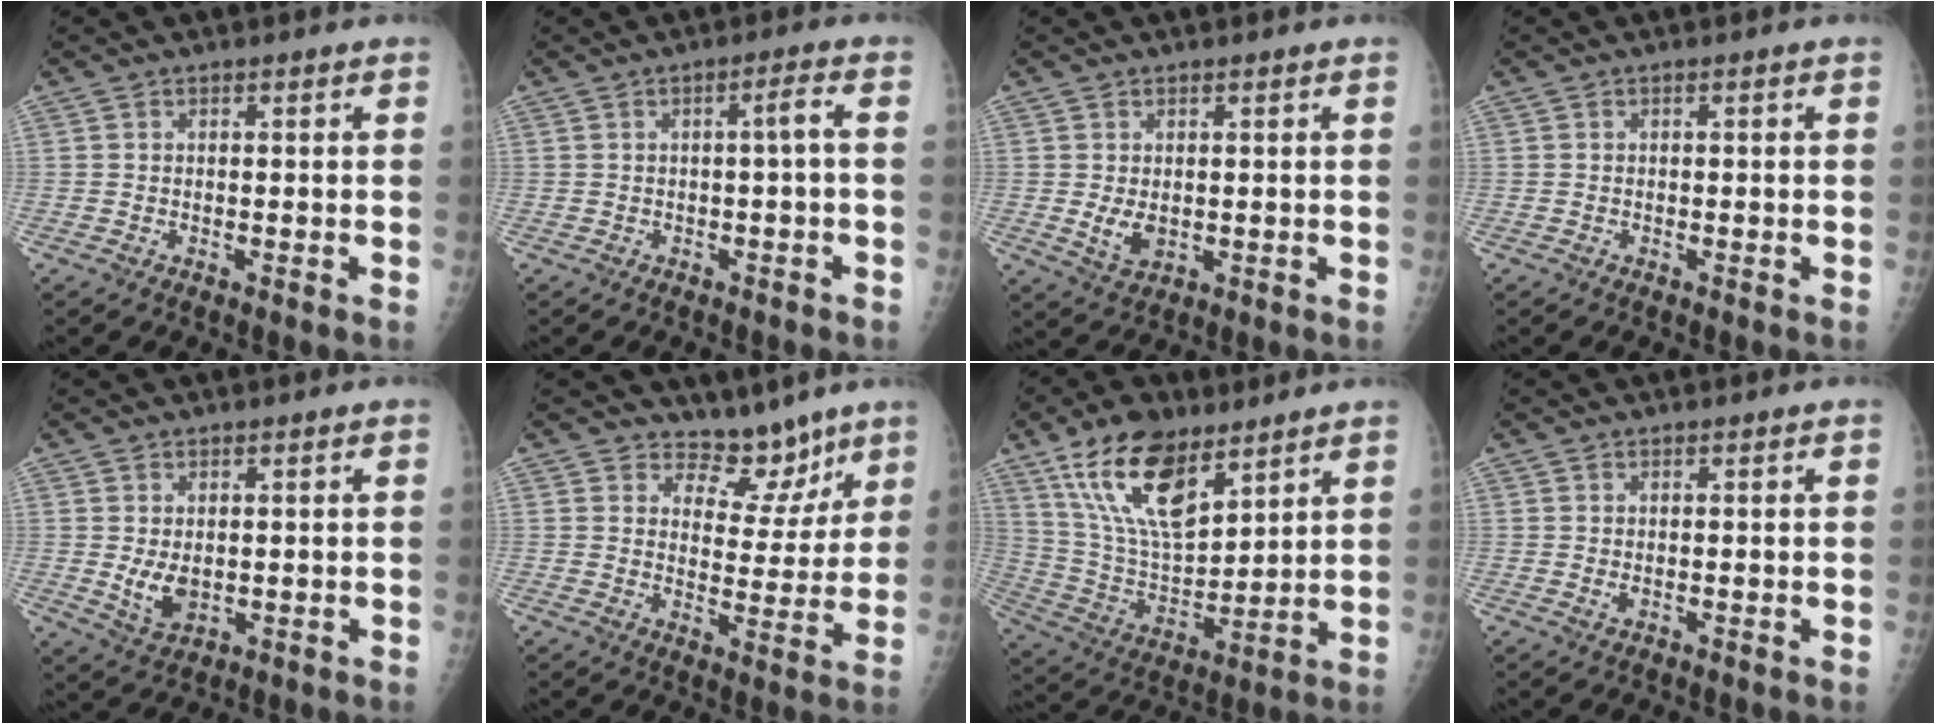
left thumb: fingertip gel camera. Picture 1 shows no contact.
{"total": 2.0, "force": [-0.3, -0.1, 1.9], "torque": [-0.035, 0.013, -0.004]}
{"total": 3.6, "force": [0.2, 2.5, 2.6], "torque": [-0.037, -0.009, 0.013]}
{"total": 0.0}
{"total": 4.5, "force": [0.4, 3.1, 3.3], "torque": [-0.050, -0.013, 0.019]}
{"total": 8.8, "force": [7.3, 4.6, 1.2], "torque": [0.024, -0.060, 0.111]}
{"total": 17.4, "force": [10.6, 7.8, 11.3], "torque": [-0.176, -0.048, 0.207]}
{"total": 1.1, "force": [0.5, 0.7, 0.7], "torque": [-0.009, -0.003, 0.011]}